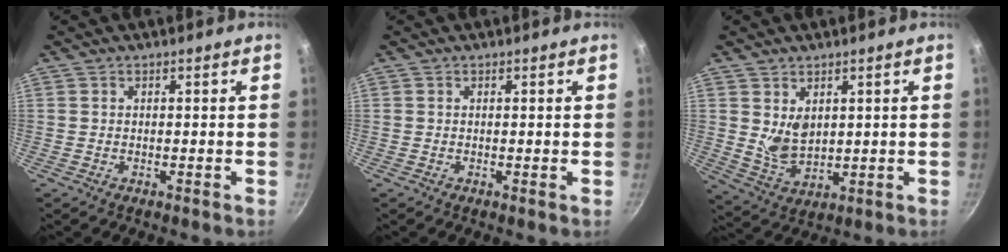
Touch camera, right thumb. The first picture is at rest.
{"total": 0.0}
{"total": 6.2, "force": [2.0, 4.2, 4.2], "torque": [-0.064, -0.026, 0.049]}